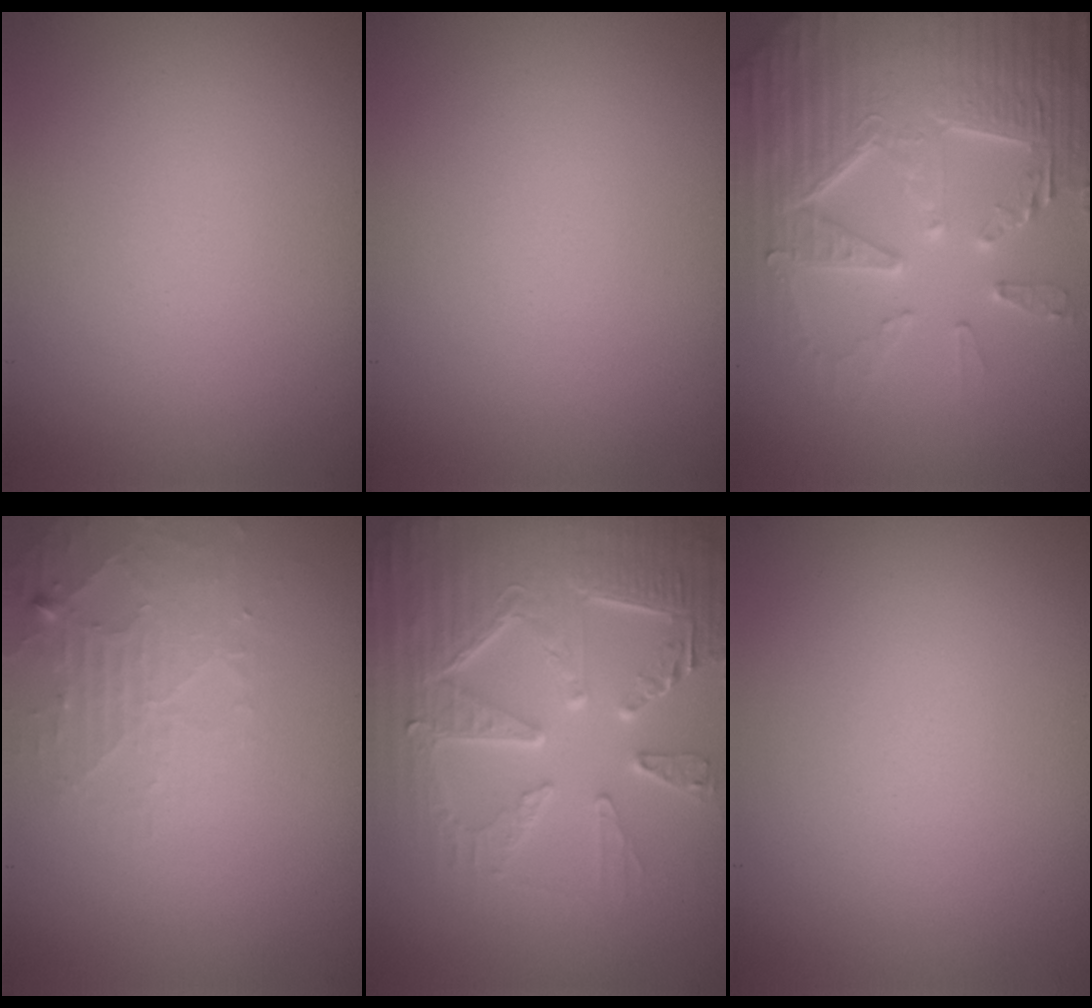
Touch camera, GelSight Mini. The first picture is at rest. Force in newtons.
{"total": 0.0}
{"total": 7.7, "press": 7.6, "slide": 1.5}
{"total": 2.6, "press": 2.6, "slide": 0.4}
{"total": 9.0, "press": 6.5, "slide": 6.3}
{"total": 0.0}